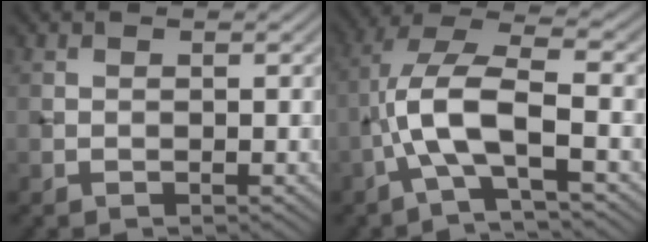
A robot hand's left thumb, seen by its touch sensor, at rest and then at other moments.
{"total": 9.1, "force": [-2.6, 2.8, 8.3], "torque": [-0.175, 0.015, -0.058]}